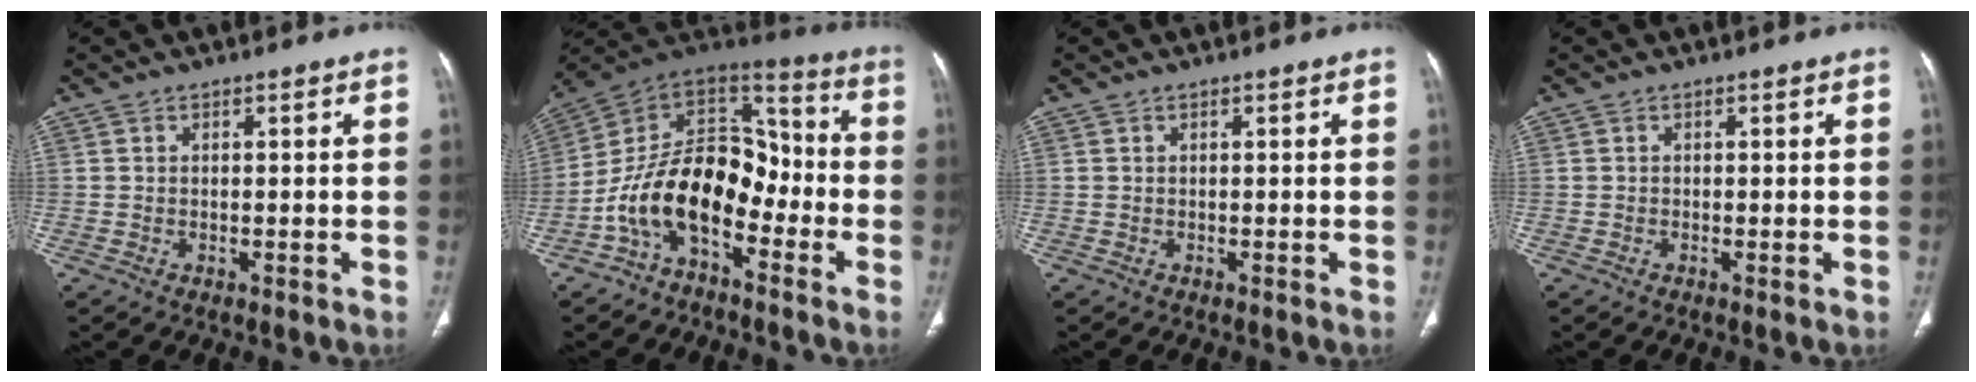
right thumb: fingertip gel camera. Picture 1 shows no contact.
{"total": 16.9, "force": [-6.6, 9.9, 12.0], "torque": [-0.180, 0.090, -0.131]}
{"total": 0.0}
{"total": 0.0}